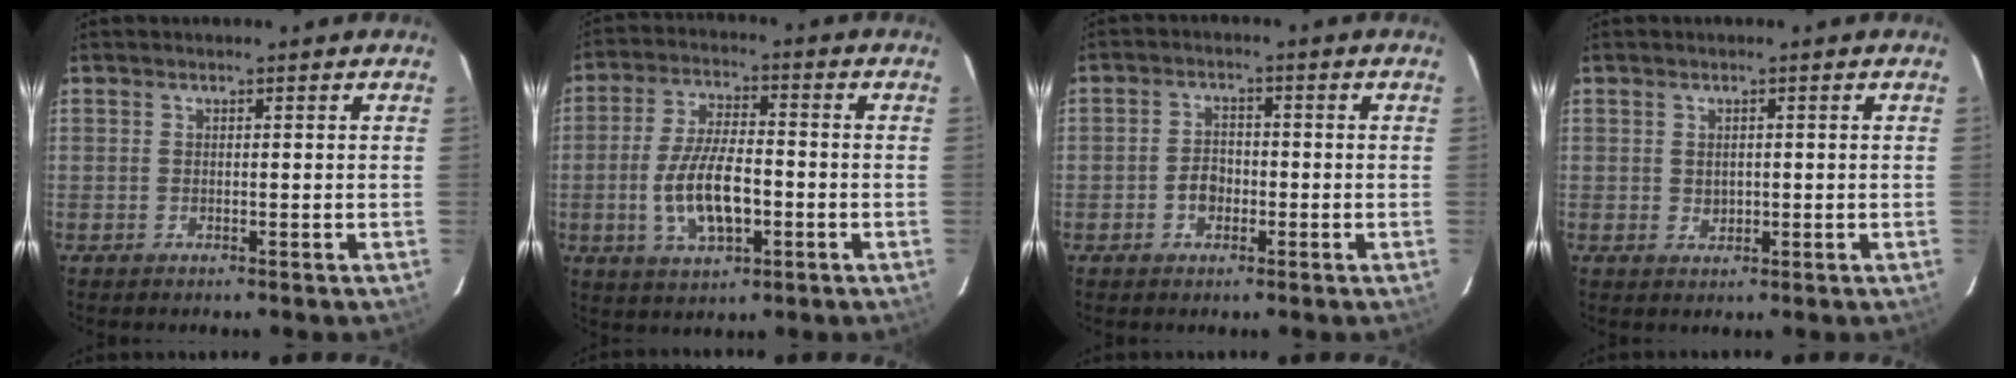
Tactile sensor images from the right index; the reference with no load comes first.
{"total": 11.2, "force": [-2.7, 4.5, 9.9], "torque": [-0.198, -0.004, -0.044]}
{"total": 3.5, "force": [-1.3, 2.7, 1.8], "torque": [-0.035, 0.009, -0.021]}
{"total": 1.6, "force": [0.2, 1.4, 0.7], "torque": [-0.008, 0.001, 0.007]}